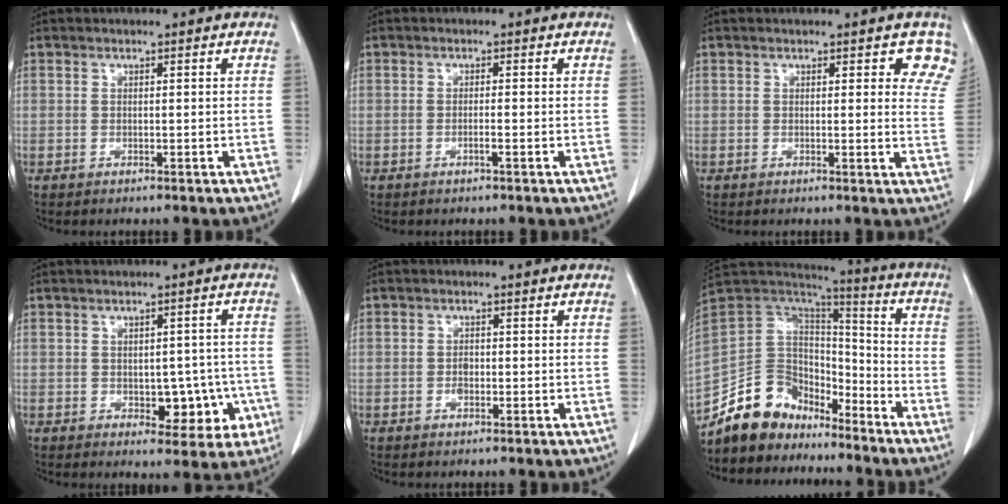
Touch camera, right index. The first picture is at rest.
{"total": 1.1, "force": [-0.5, -0.1, 1.0], "torque": [-0.019, 0.001, -0.008]}
{"total": 5.1, "force": [3.9, 1.9, 2.6], "torque": [-0.012, -0.014, 0.020]}
{"total": 7.4, "force": [-1.8, 4.4, 5.6], "torque": [-0.050, 0.016, -0.012]}
{"total": 1.4, "force": [-0.4, 0.9, 1.0], "torque": [-0.018, 0.003, -0.006]}
{"total": 13.2, "force": [-10.7, 7.1, 3.0], "torque": [-0.051, 0.064, -0.194]}